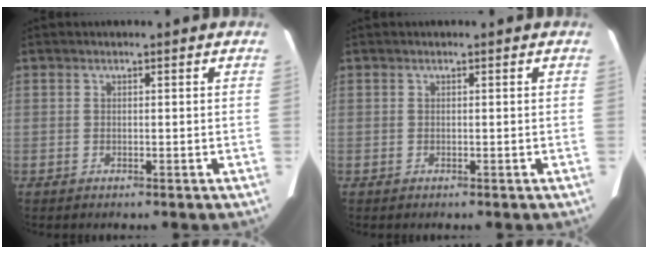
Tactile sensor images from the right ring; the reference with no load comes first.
{"total": 0.0}